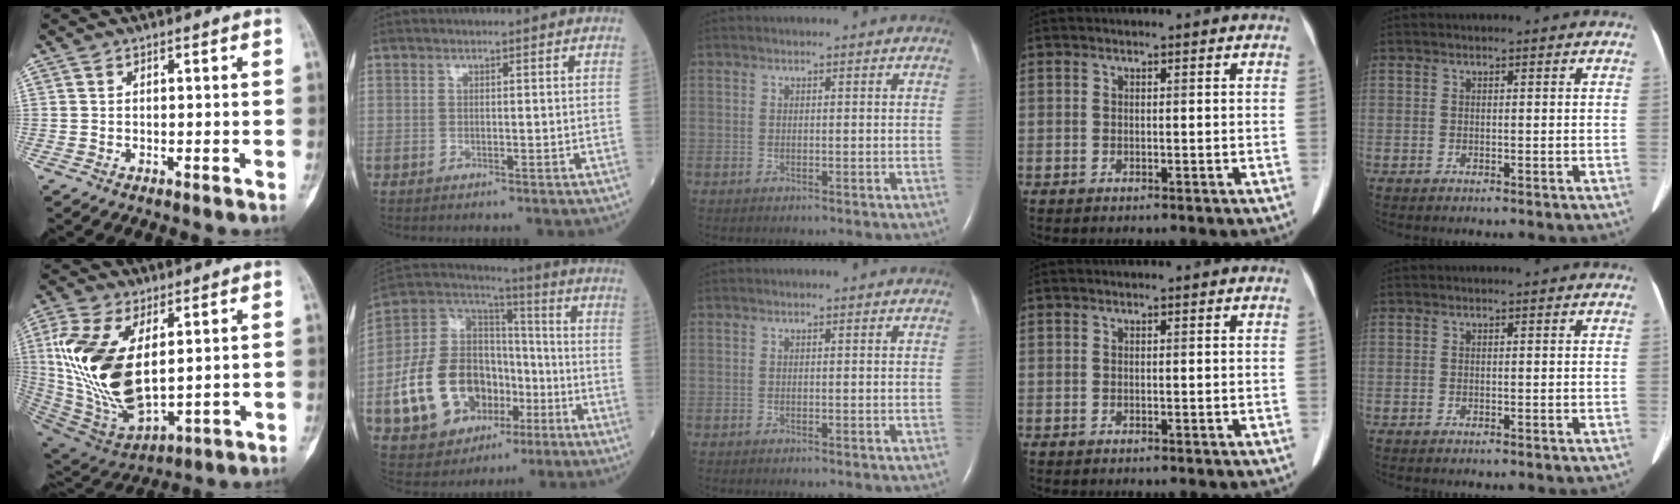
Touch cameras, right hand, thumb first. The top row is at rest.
{"thumb": {"total": 20.7, "force": [3.8, 10.8, 17.2], "torque": [-0.348, -0.023, 0.087]}, "index": {"total": 18.5, "force": [-5.6, 13.0, 11.8], "torque": [-0.243, 0.036, -0.084]}}